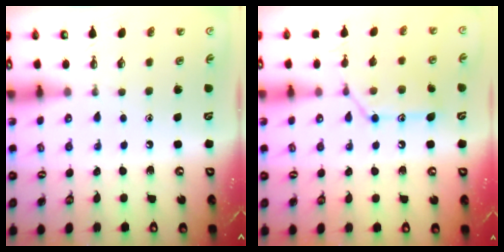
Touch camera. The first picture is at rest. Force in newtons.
{"total": 13.6, "press": 13.6, "slide": 1.1}